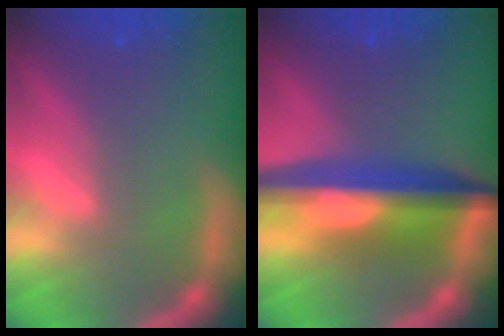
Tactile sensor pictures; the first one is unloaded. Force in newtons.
{"total": 9.0}